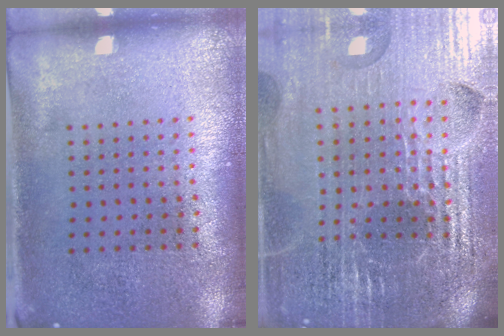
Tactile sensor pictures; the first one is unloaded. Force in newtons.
{"total": 5.8, "press": 5.2, "slide": 2.5}